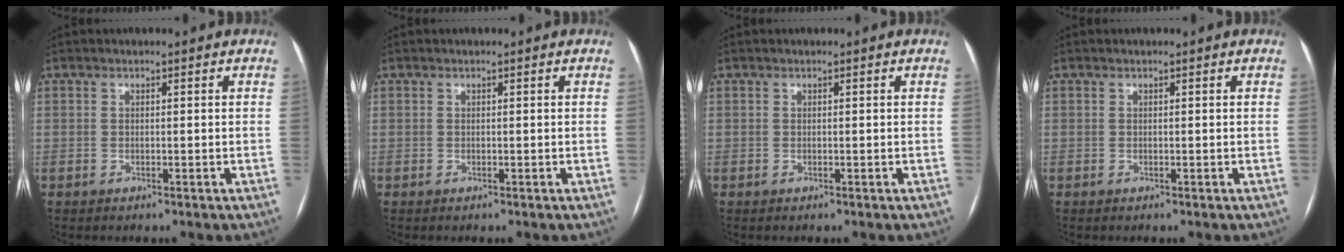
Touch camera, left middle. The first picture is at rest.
{"total": 0.0}
{"total": 0.0}
{"total": 0.0}